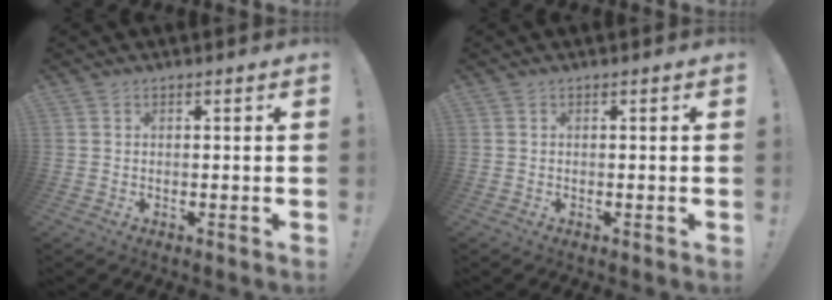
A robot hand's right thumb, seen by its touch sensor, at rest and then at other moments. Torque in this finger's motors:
{"motor_torque": [-0.12, -0.12, -0.01, 0.02, 0.00]}